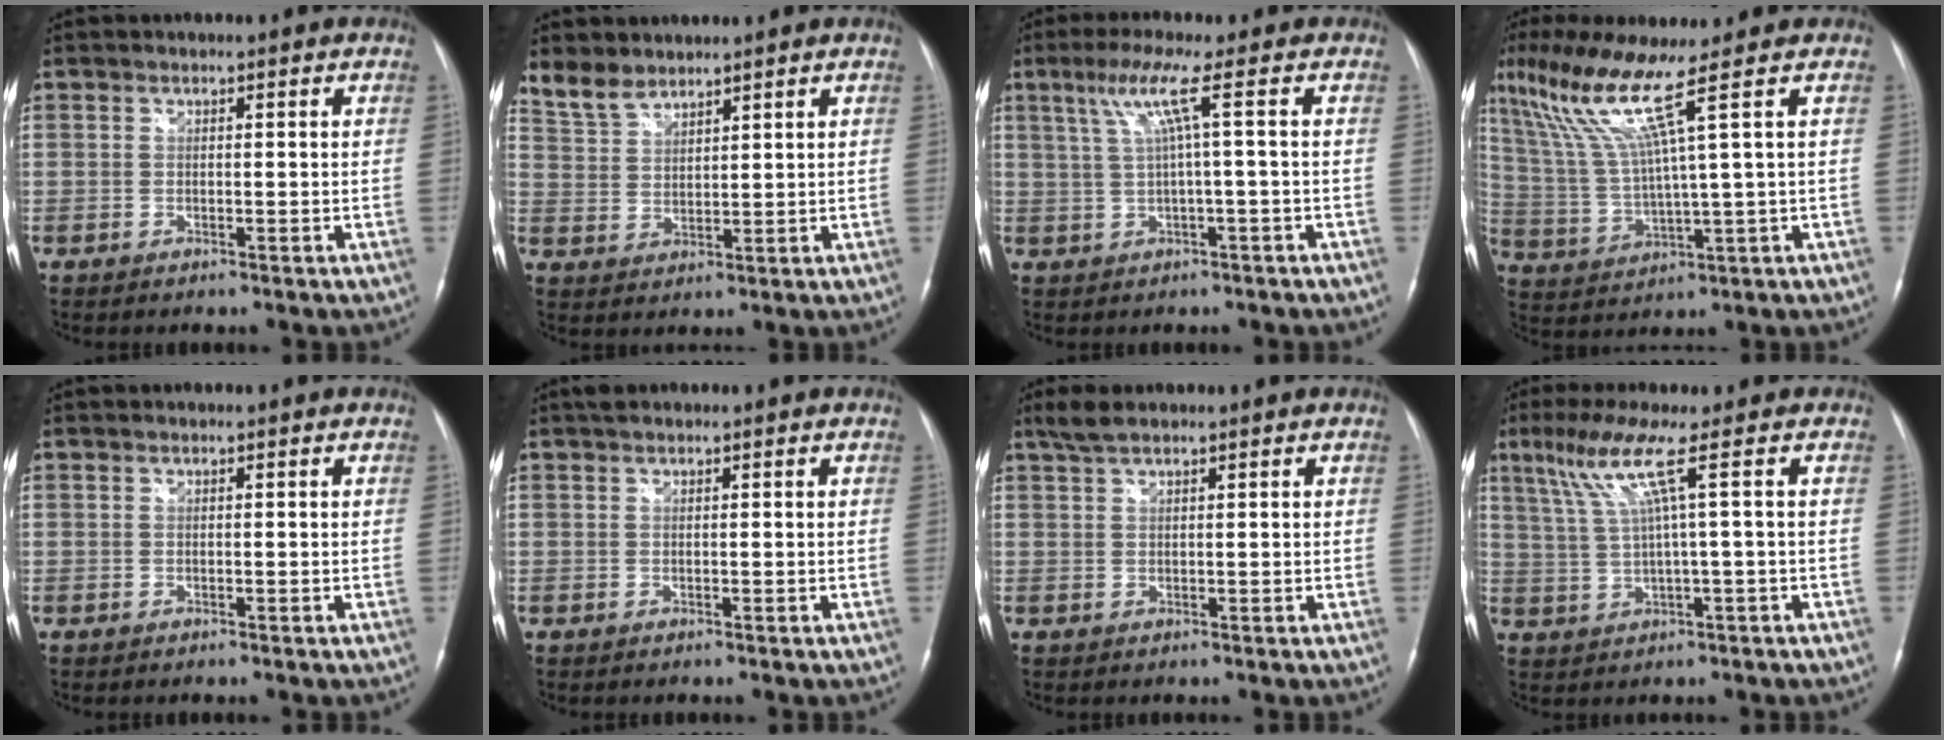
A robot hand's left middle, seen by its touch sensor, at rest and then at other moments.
{"total": 4.8, "force": [4.4, 1.8, 0.7], "torque": [-0.021, 0.011, 0.097]}
{"total": 5.4, "force": [1.5, -1.5, 4.9], "torque": [-0.106, 0.016, 0.037]}
{"total": 10.2, "force": [5.6, -2.3, 8.2], "torque": [-0.173, 0.004, 0.118]}
{"total": 0.0}
{"total": 1.1, "force": [0.9, 0.4, 0.5], "torque": [-0.013, 0.017, 0.015]}
{"total": 2.6, "force": [2.1, 0.5, 1.5], "torque": [-0.038, 0.011, 0.045]}
{"total": 6.9, "force": [2.8, -1.7, 6.0], "torque": [-0.127, 0.014, 0.064]}